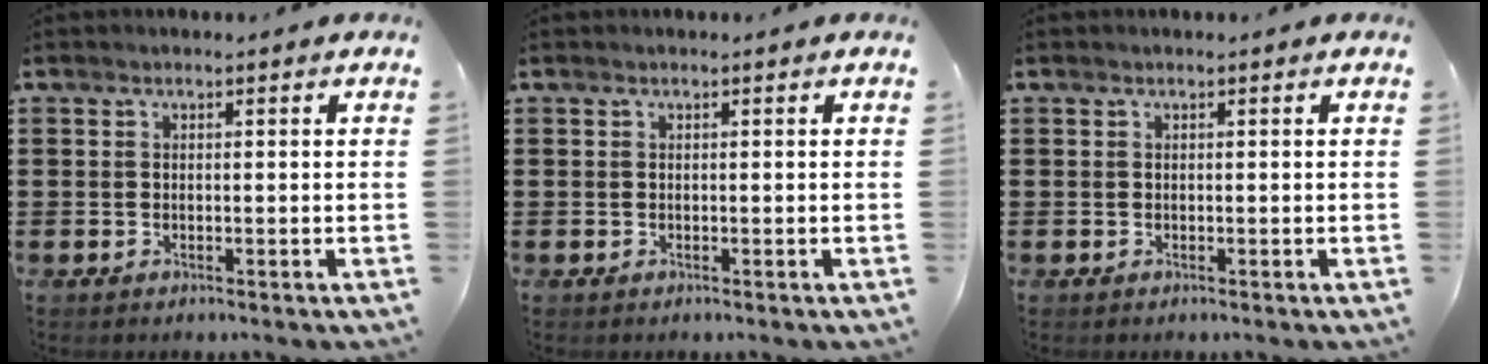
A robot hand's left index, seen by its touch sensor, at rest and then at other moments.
{"total": 0.0}
{"total": 0.0}